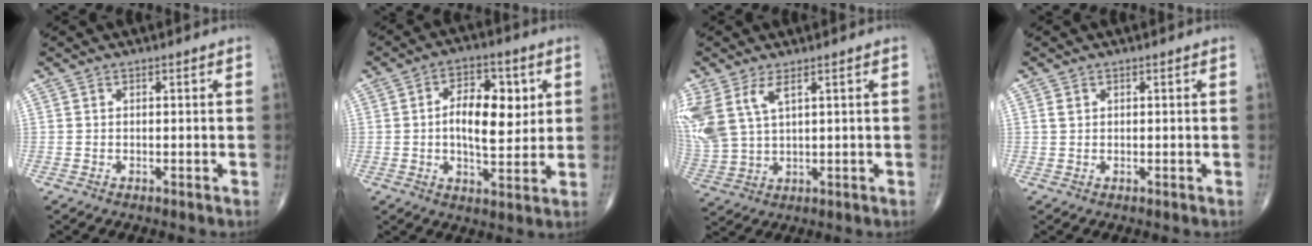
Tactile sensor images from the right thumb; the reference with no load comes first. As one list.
[{"total": 11.4, "force": [1.9, 5.9, 9.6], "torque": [-0.120, -0.006, 0.028]}, {"total": 10.7, "force": [4.7, 5.2, 8.1], "torque": [-0.202, -0.008, 0.107]}, {"total": 1.0, "force": [0.4, 0.8, 0.5], "torque": [-0.009, 0.002, 0.008]}]